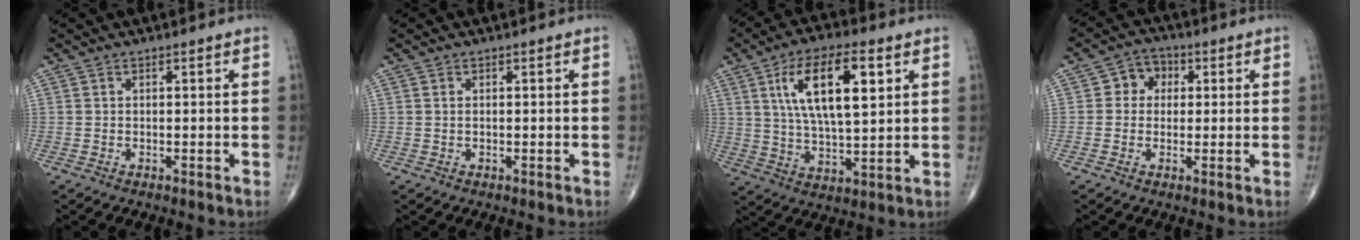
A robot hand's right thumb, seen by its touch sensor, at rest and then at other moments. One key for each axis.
{"total": 0.5, "fx": 0.1, "fy": 0.3, "fz": 0.4, "tx": -0.011, "ty": 0.002, "tz": 0.004}
{"total": 15.8, "fx": 5.4, "fy": 6.1, "fz": 13.5, "tx": -0.228, "ty": -0.010, "tz": 0.097}
{"total": 5.1, "fx": 0.9, "fy": 4.4, "fz": 2.4, "tx": -0.005, "ty": 0.009, "tz": 0.004}